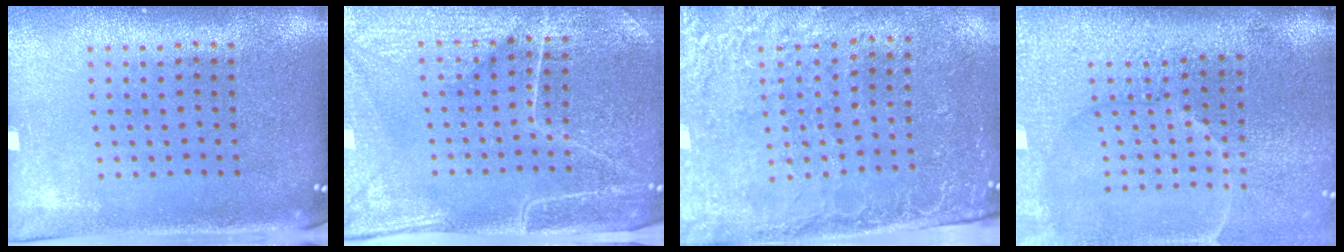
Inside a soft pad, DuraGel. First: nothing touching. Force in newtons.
{"total": 4.5, "press": 4.2, "slide": 1.6}
{"total": 2.7, "press": 2.4, "slide": 1.2}
{"total": 4.5, "press": 3.8, "slide": 2.5}